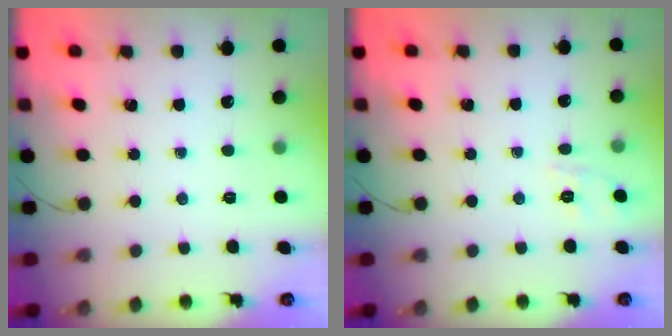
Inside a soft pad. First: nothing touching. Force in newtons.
{"total": 1.7, "press": 0.3, "slide": 1.6}